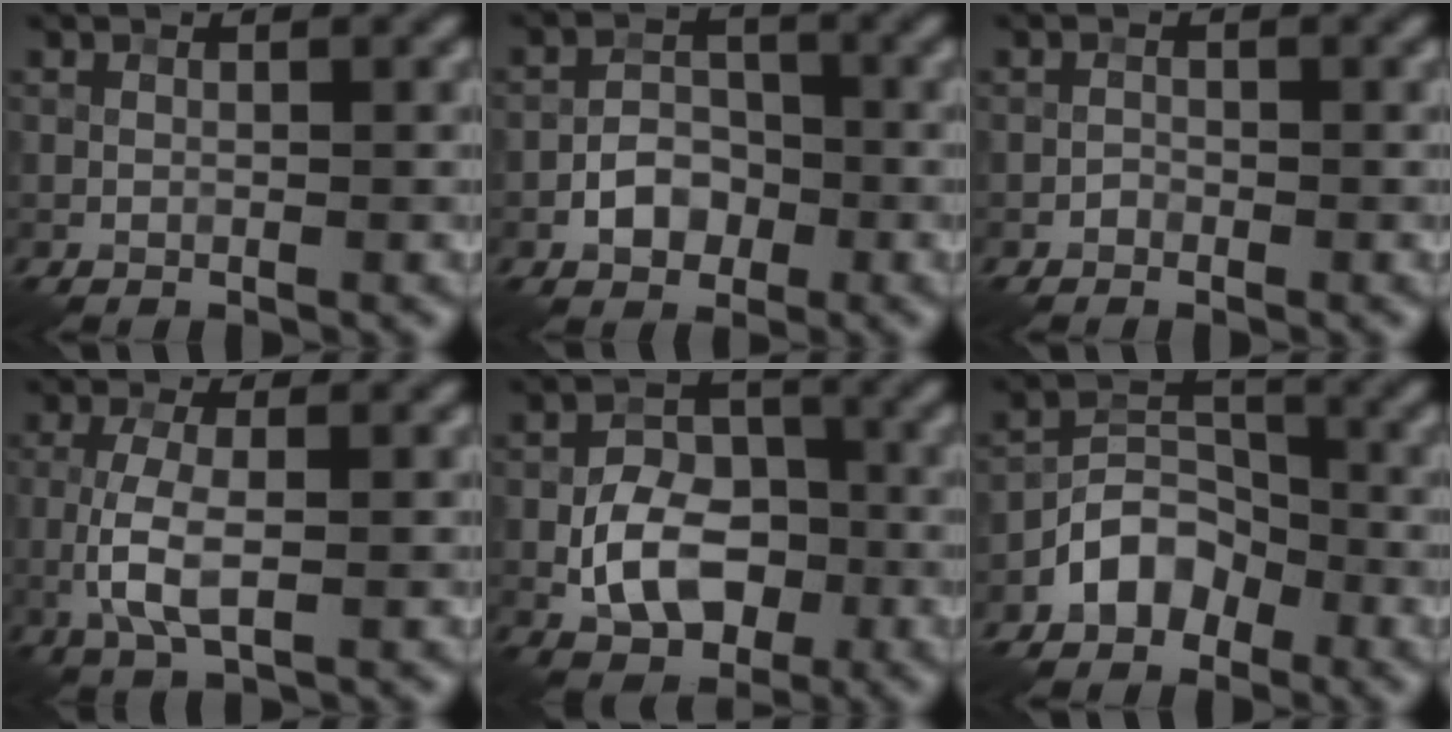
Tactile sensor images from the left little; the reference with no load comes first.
{"total": 3.3, "force": [-1.4, 2.4, 1.8], "torque": [-0.022, 0.005, -0.024]}
{"total": 0.6, "force": [-0.4, 0.4, 0.1], "torque": [0.002, 0.000, -0.009]}
{"total": 4.1, "force": [-0.6, 1.5, 3.8], "torque": [-0.089, -0.003, -0.015]}
{"total": 6.7, "force": [-1.8, 4.6, 4.6], "torque": [-0.076, 0.000, -0.031]}
{"total": 4.4, "force": [-2.5, 2.9, 2.1], "torque": [-0.026, 0.008, -0.053]}